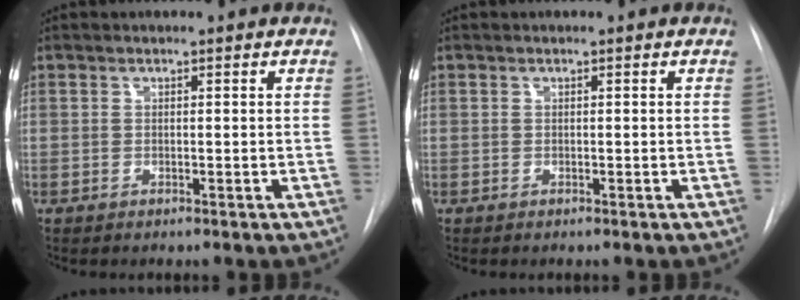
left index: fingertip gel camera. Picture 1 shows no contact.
{"total": 0.0}